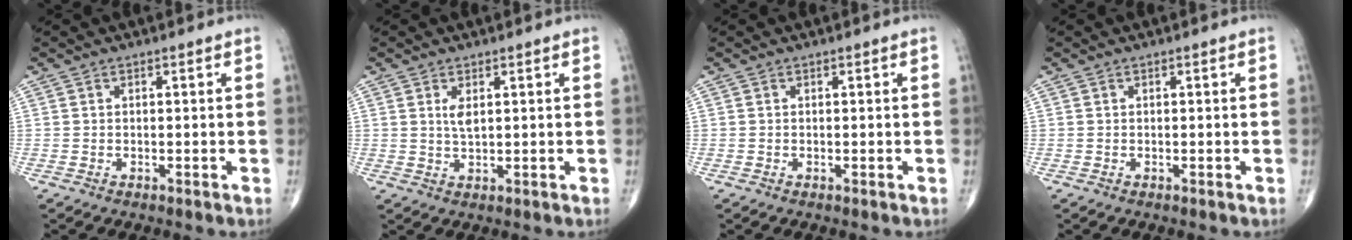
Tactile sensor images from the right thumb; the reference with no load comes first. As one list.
[{"total": 2.5, "force": [0.9, 1.0, 2.2], "torque": [-0.041, -0.008, 0.022]}, {"total": 0.0}, {"total": 0.0}]